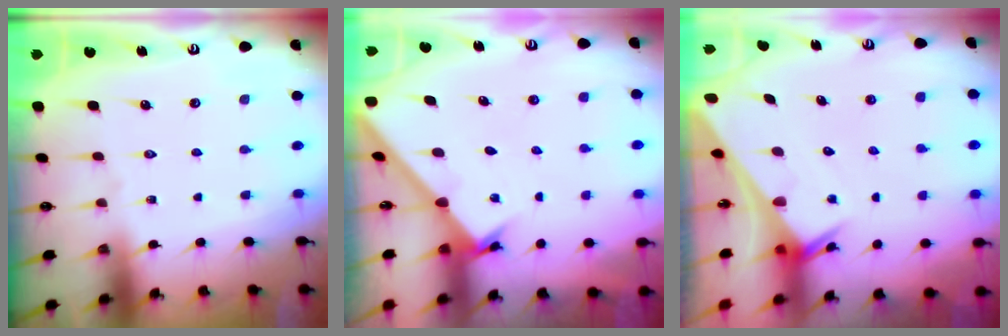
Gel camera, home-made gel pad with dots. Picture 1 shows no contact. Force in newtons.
{"total": 1.6, "press": 1.6, "slide": 0.1}
{"total": 2.6, "press": 2.6, "slide": 0.1}